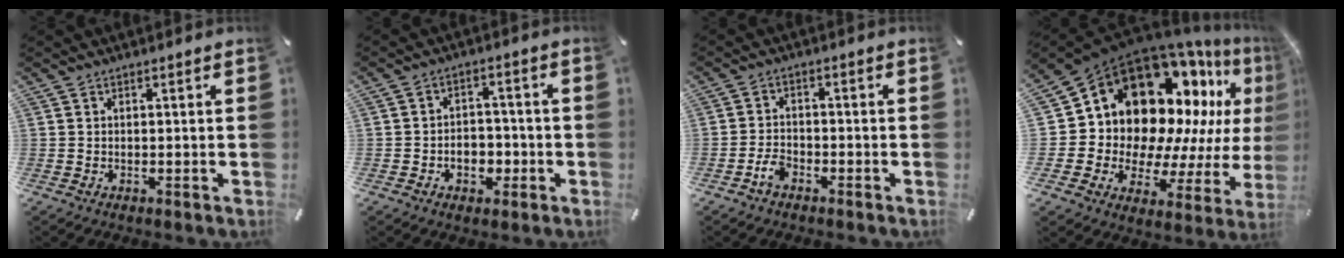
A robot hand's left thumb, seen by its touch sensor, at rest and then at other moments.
{"total": 5.6, "force": [-1.9, 4.7, 2.5], "torque": [-0.044, 0.014, -0.032]}
{"total": 3.6, "force": [-2.5, 2.0, 1.7], "torque": [-0.035, 0.012, -0.048]}
{"total": 20.3, "force": [11.1, 13.9, 9.9], "torque": [-0.141, -0.130, 0.222]}